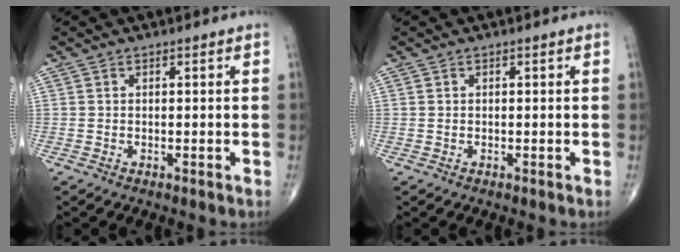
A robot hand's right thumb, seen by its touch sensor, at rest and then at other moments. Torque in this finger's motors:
{"motor_torque": [-0.01, 0.00, 0.02, 0.10, 0.02]}